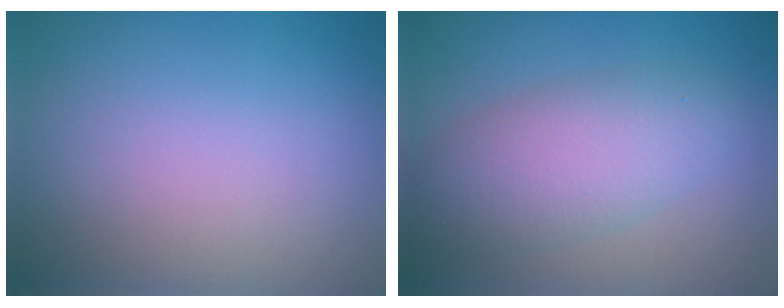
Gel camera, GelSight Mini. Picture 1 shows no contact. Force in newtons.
{"total": 5.7, "press": 5.7, "slide": 0.2}